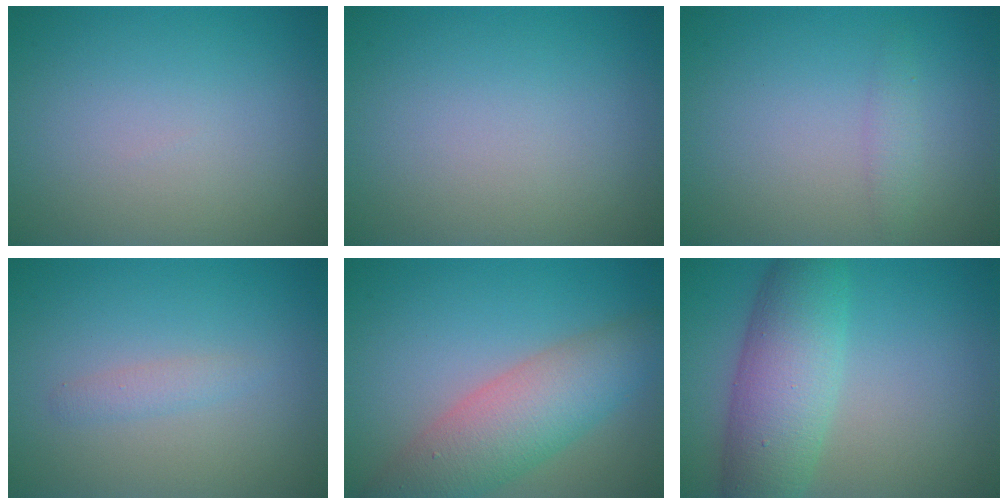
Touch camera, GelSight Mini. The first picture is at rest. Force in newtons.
{"total": 0.0}
{"total": 1.3, "press": 1.3, "slide": 0.0}
{"total": 1.1, "press": 1.1, "slide": 0.0}
{"total": 6.8, "press": 6.8, "slide": 0.2}
{"total": 7.3, "press": 7.3, "slide": 0.3}